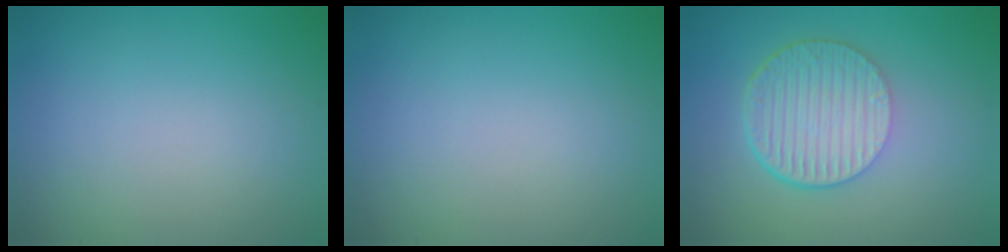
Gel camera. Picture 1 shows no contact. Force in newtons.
{"total": 0.0}
{"total": 6.5, "press": 4.3, "slide": 4.8}